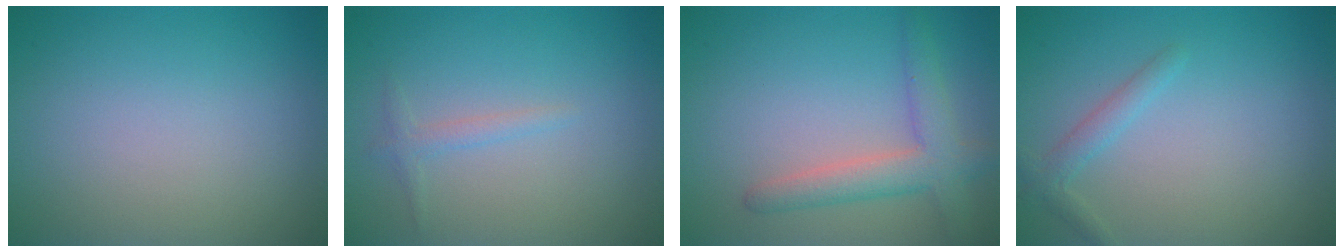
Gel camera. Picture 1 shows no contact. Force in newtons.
{"total": 1.1, "press": 1.1, "slide": 0.0}
{"total": 3.8, "press": 3.8, "slide": 0.2}
{"total": 1.6, "press": 1.6, "slide": 0.1}